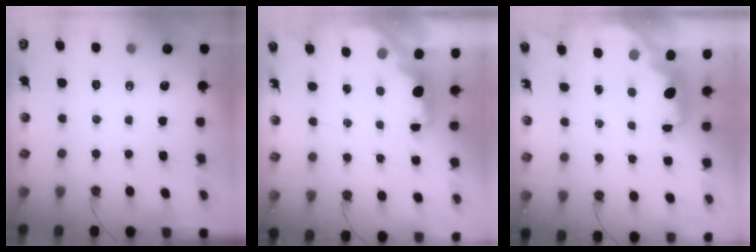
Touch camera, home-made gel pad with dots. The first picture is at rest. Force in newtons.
{"total": 2.2, "press": 2.1, "slide": 0.8}
{"total": 2.8, "press": 2.8, "slide": 0.4}